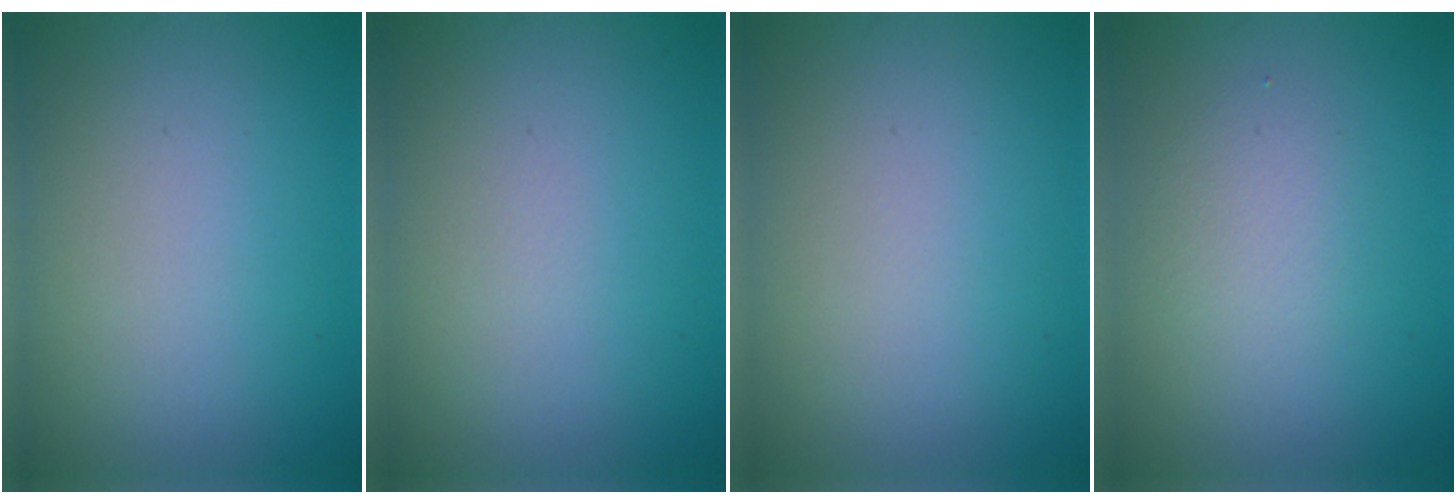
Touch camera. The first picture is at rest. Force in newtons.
{"total": 0.0}
{"total": 0.0}
{"total": 2.0, "press": 2.0, "slide": 0.1}